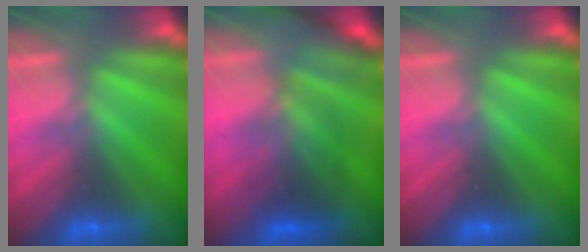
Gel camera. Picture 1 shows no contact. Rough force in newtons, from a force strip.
{"total": 2.4}
{"total": 0.0}